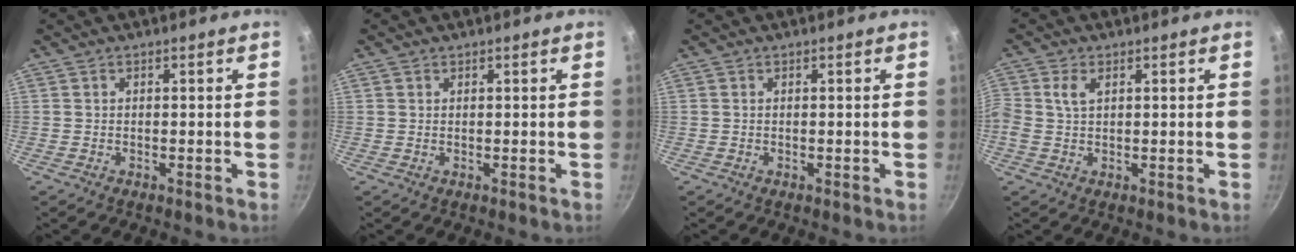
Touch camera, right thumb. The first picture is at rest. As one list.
[{"total": 0.6, "force": [0.4, 0.4, 0.1], "torque": [0.001, -0.002, 0.005]}, {"total": 0.0}, {"total": 3.2, "force": [0.9, 2.0, 2.4], "torque": [-0.052, 0.007, 0.015]}]